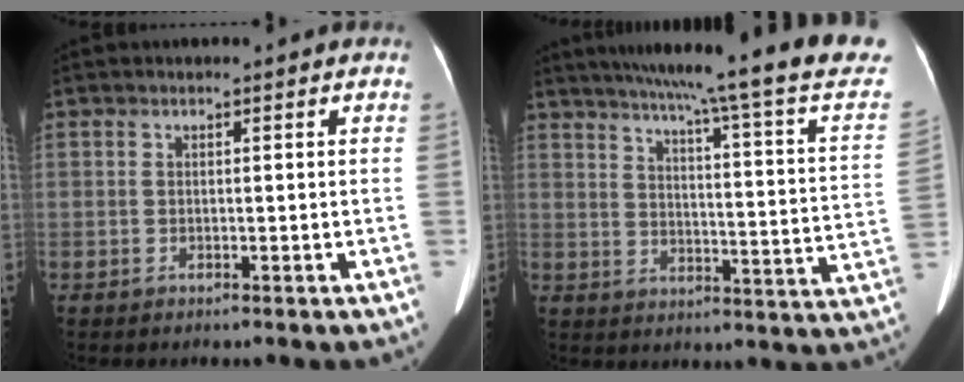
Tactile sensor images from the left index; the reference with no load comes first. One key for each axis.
{"total": 27.1, "fx": 22.8, "fy": -0.7, "fz": 14.5, "tx": -0.212, "ty": -0.061, "tz": 0.278}